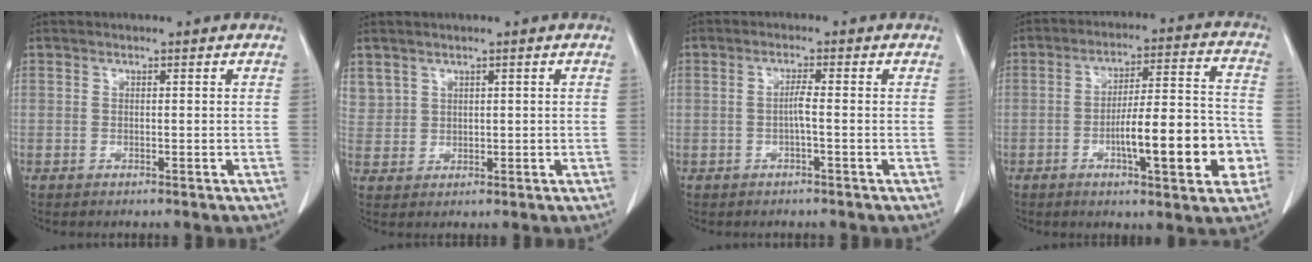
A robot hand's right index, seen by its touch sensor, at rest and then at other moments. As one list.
[{"total": 3.7, "force": [2.1, 2.9, 0.7], "torque": [-0.017, 0.009, 0.055]}, {"total": 1.9, "force": [-0.4, -0.1, 1.8], "torque": [-0.035, 0.002, -0.006]}, {"total": 14.6, "force": [-4.5, 2.8, 13.6], "torque": [-0.202, 0.019, -0.064]}]